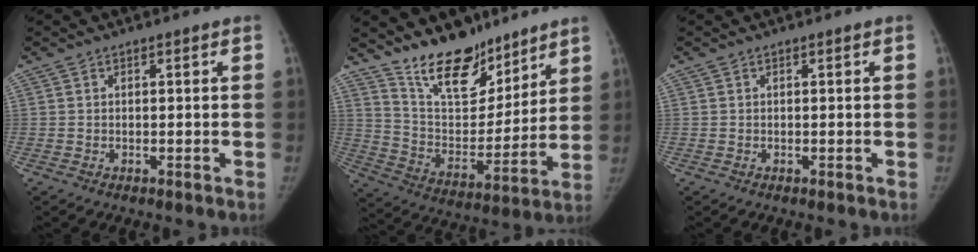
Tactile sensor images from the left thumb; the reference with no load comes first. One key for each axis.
{"total": 16.7, "fx": 13.2, "fy": 7.3, "fz": 7.1, "tx": -0.067, "ty": -0.091, "tz": 0.235}
{"total": 0.0}